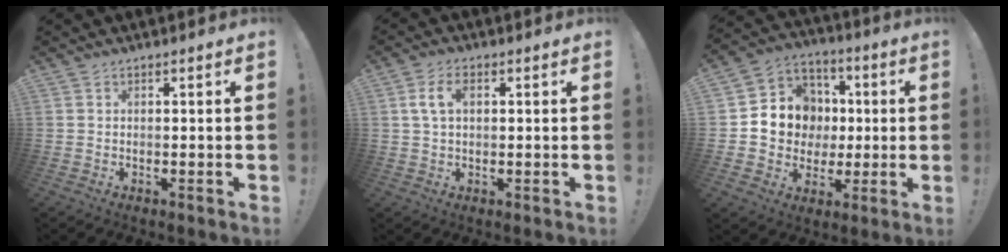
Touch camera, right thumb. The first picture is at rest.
{"total": 6.3, "force": [1.4, 3.8, 4.9], "torque": [-0.097, 0.008, 0.026]}
{"total": 12.1, "force": [0.1, 11.6, 3.6], "torque": [-0.041, 0.006, 0.022]}